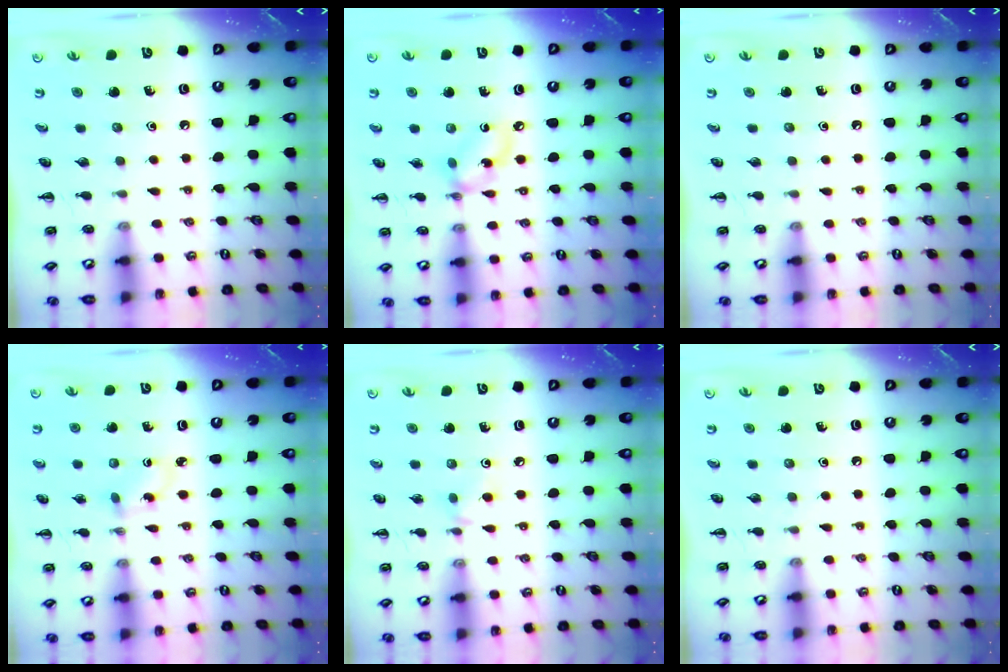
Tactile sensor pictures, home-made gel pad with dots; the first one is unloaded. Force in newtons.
{"total": 6.5, "press": 6.3, "slide": 1.5}
{"total": 0.0}
{"total": 1.8, "press": 1.7, "slide": 0.8}
{"total": 2.8, "press": 2.5, "slide": 1.1}
{"total": 0.0}